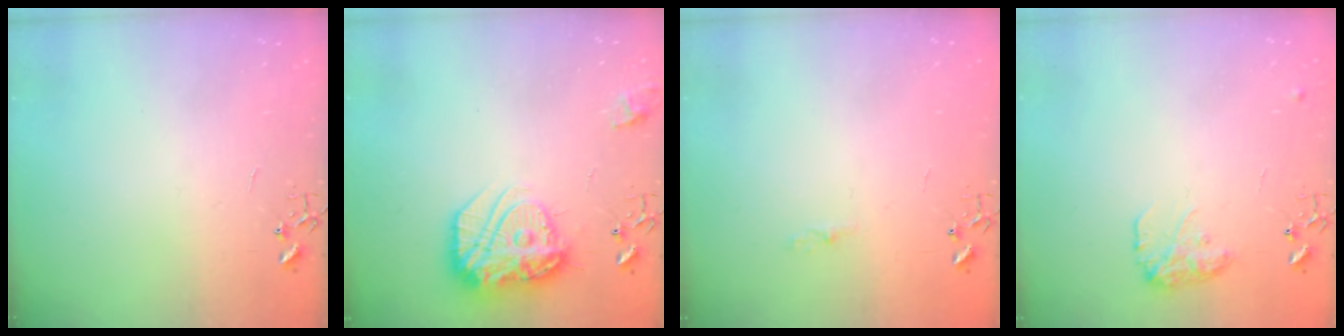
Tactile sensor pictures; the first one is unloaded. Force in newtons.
{"total": 17.7, "press": 17.7, "slide": 1.2}
{"total": 3.3, "press": 3.3, "slide": 0.4}
{"total": 10.8, "press": 10.8, "slide": 0.6}